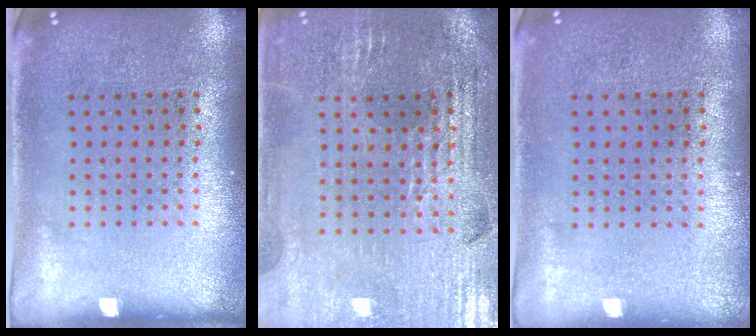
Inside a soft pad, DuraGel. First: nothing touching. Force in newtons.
{"total": 2.8, "press": 2.7, "slide": 0.5}
{"total": 0.0}